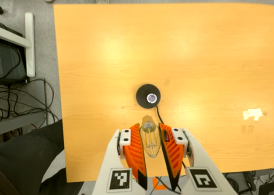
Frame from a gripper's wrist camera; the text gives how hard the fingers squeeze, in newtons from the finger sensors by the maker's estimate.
{"total": 14.1, "left": 15.8, "right": 12.4}